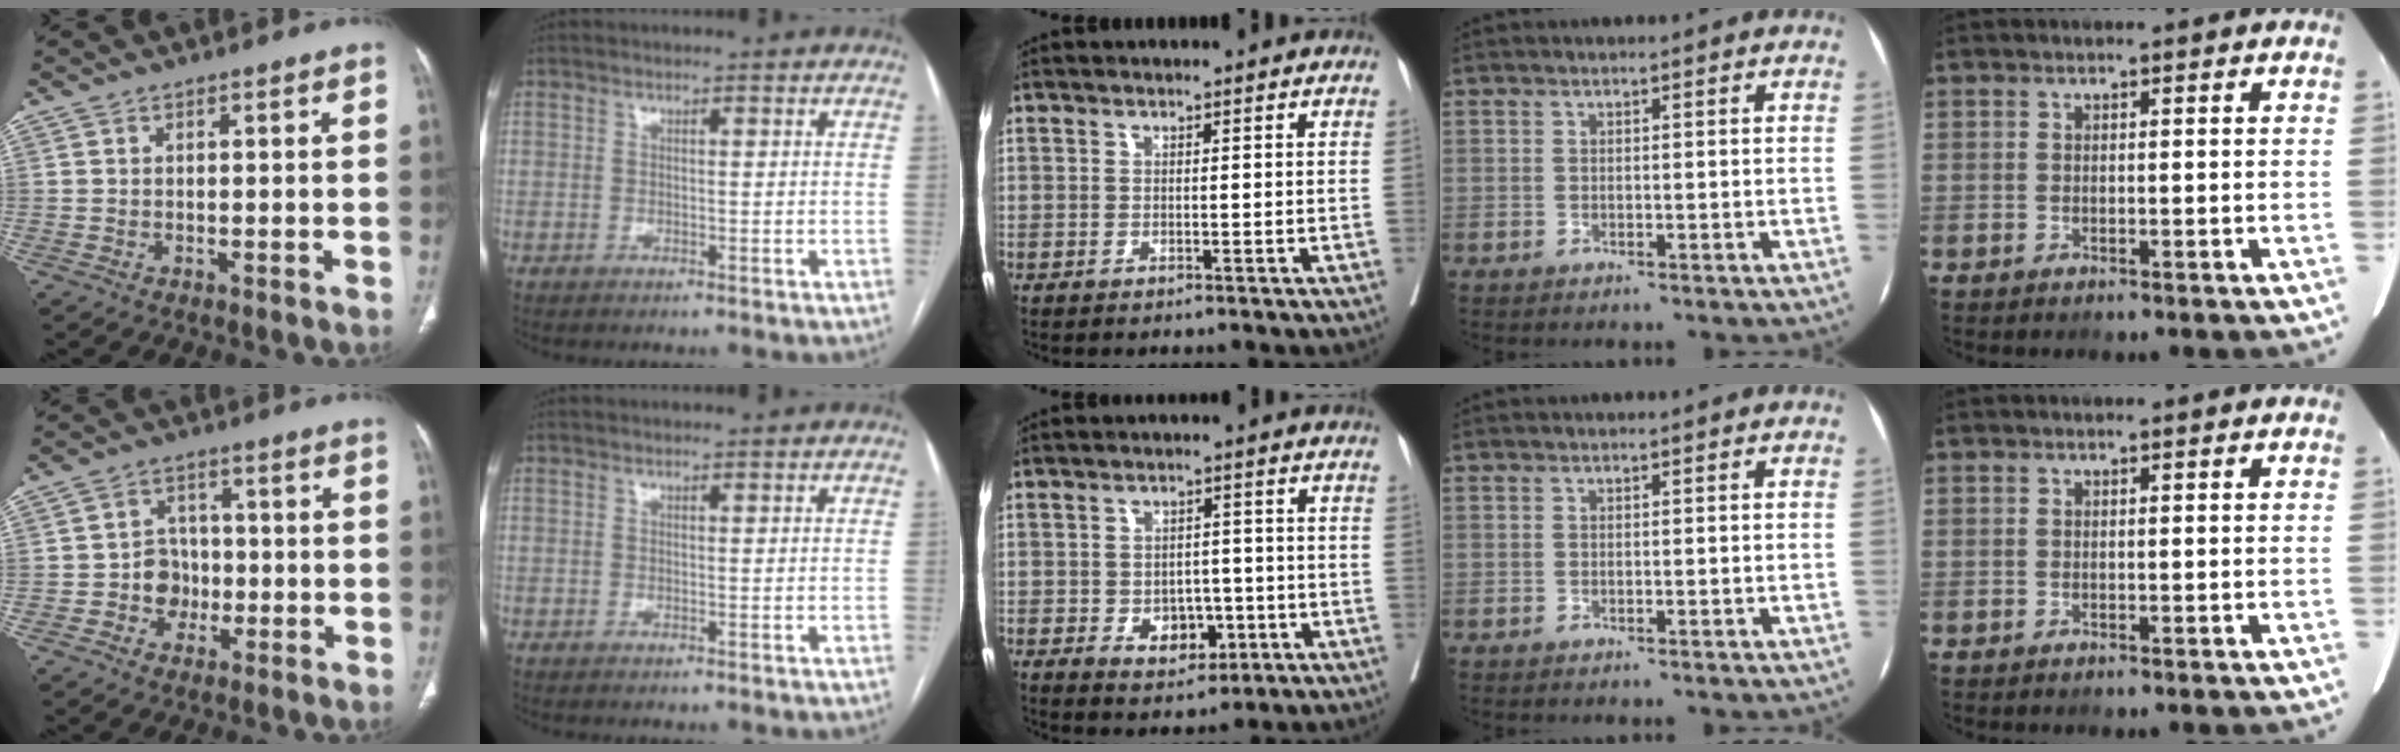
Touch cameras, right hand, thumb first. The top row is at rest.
{"thumb": {"total": 6.1, "force": [-1.5, 5.5, 2.2], "torque": [0.000, 0.019, -0.029]}, "middle": {"total": 5.7, "force": [-1.6, 3.9, 3.8], "torque": [-0.044, 0.003, -0.015]}}